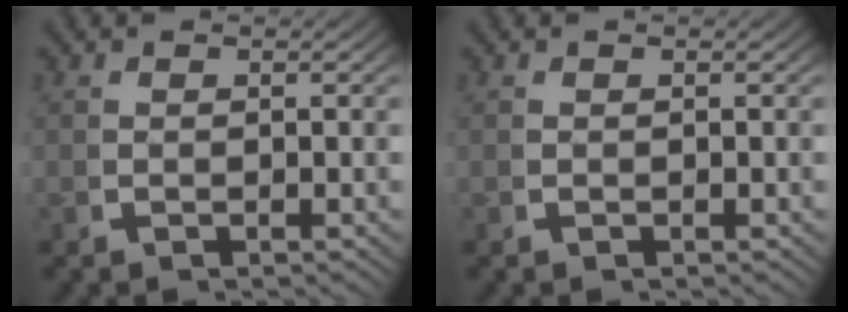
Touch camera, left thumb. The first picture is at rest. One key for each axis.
{"total": 0.0}